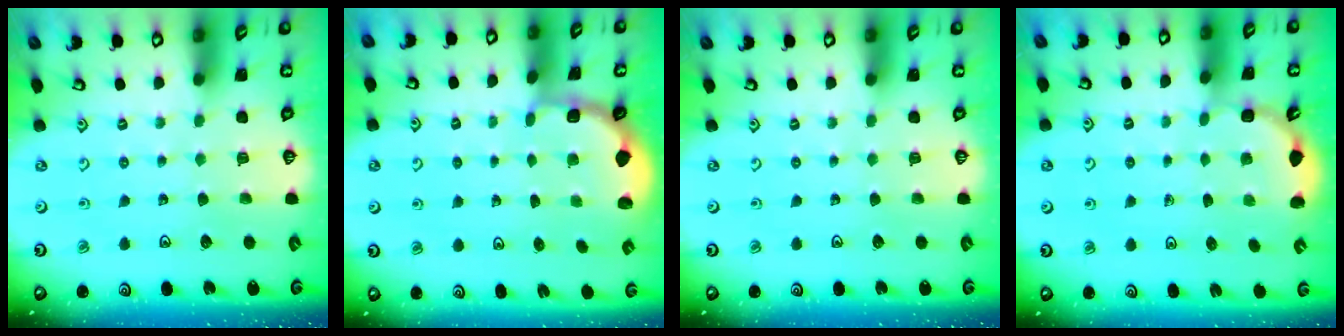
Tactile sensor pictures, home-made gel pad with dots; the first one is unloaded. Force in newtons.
{"total": 1.9, "press": 1.7, "slide": 0.8}
{"total": 0.0}
{"total": 2.8, "press": 1.8, "slide": 2.1}